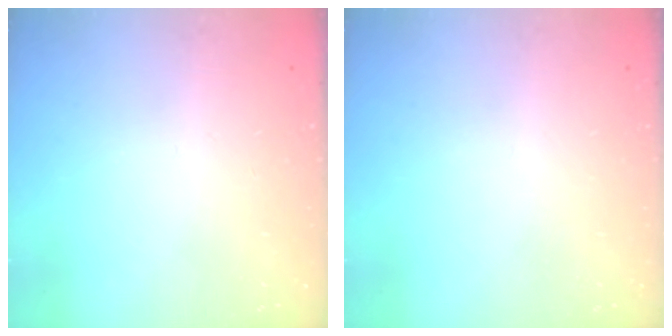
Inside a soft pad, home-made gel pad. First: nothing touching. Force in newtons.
{"total": 0.0}